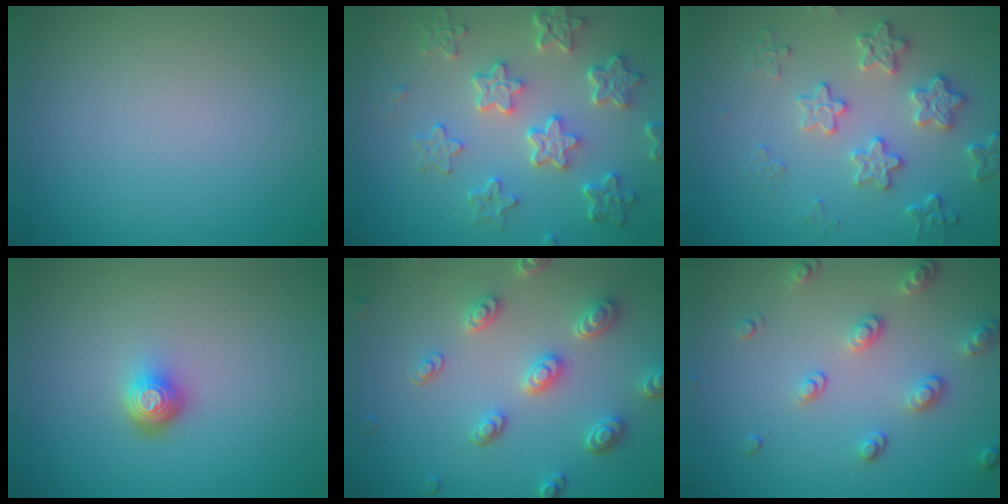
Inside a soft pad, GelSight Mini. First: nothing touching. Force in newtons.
{"total": 6.1, "press": 4.7, "slide": 4.0}
{"total": 3.8, "press": 3.5, "slide": 1.7}
{"total": 2.0, "press": 1.5, "slide": 1.4}
{"total": 4.5, "press": 3.6, "slide": 2.7}
{"total": 3.3, "press": 2.6, "slide": 2.1}